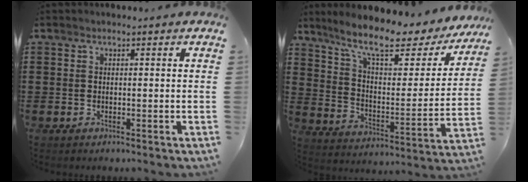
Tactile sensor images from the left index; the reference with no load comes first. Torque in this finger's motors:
{"motor_torque": [2.14, 0.00, 1.02, 0.21]}